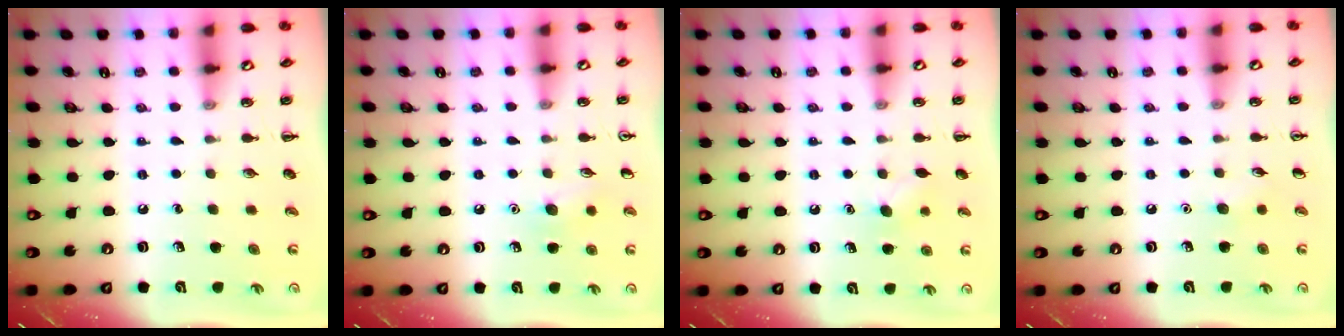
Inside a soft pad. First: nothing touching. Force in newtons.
{"total": 6.7, "press": 6.4, "slide": 2.1}
{"total": 4.9, "press": 4.8, "slide": 1.2}
{"total": 4.1, "press": 3.9, "slide": 1.3}